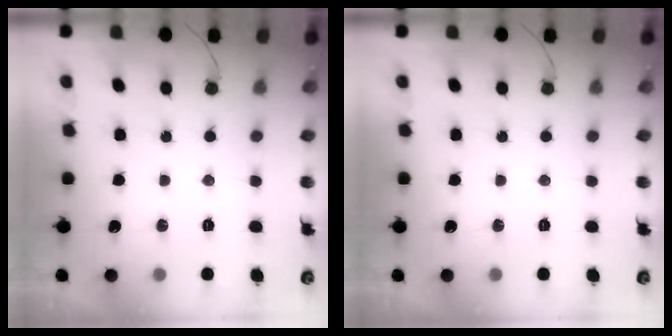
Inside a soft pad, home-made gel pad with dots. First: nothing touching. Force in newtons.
{"total": 0.0}